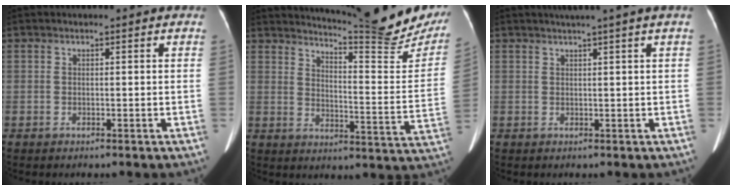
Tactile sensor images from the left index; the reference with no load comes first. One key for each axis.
{"total": 20.7, "fx": 19.2, "fy": 1.2, "fz": 7.7, "tx": -0.111, "ty": -0.095, "tz": 0.231}
{"total": 3.5, "fx": 2.5, "fy": -1.1, "fz": 2.1, "tx": -0.024, "ty": 0.008, "tz": 0.040}